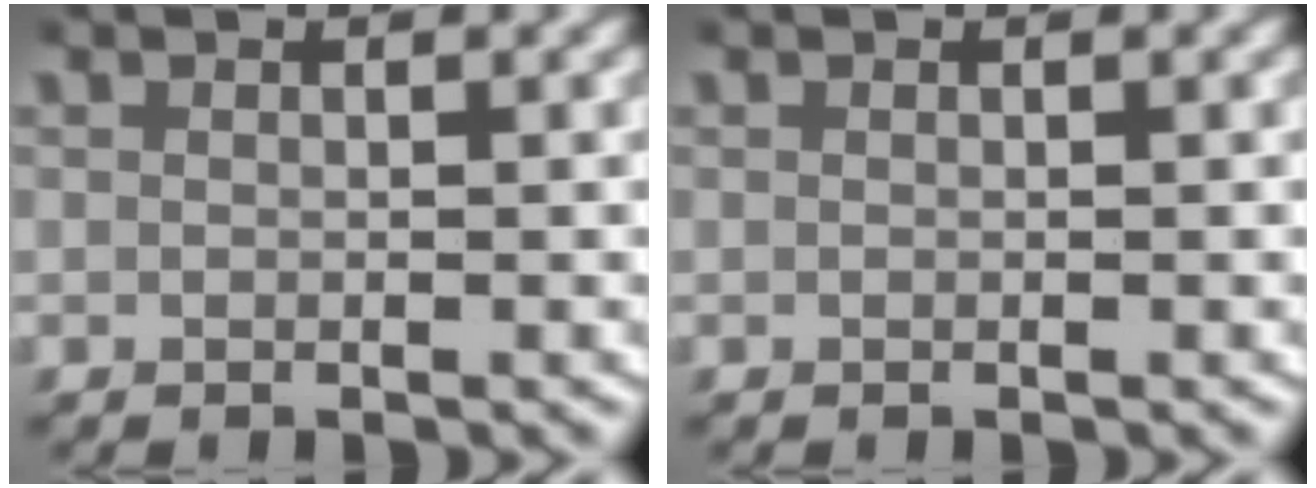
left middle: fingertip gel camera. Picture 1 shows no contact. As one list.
[{"total": 0.0}]